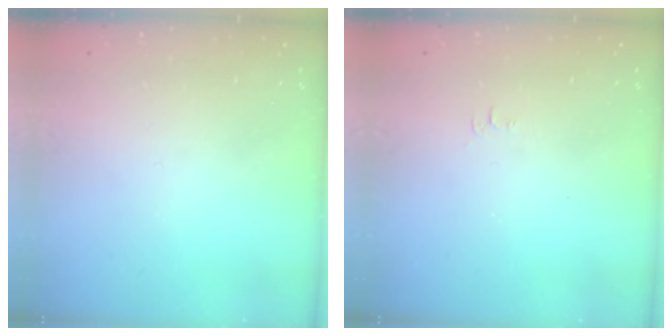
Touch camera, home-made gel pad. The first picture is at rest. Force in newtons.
{"total": 3.9, "press": 3.8, "slide": 0.3}